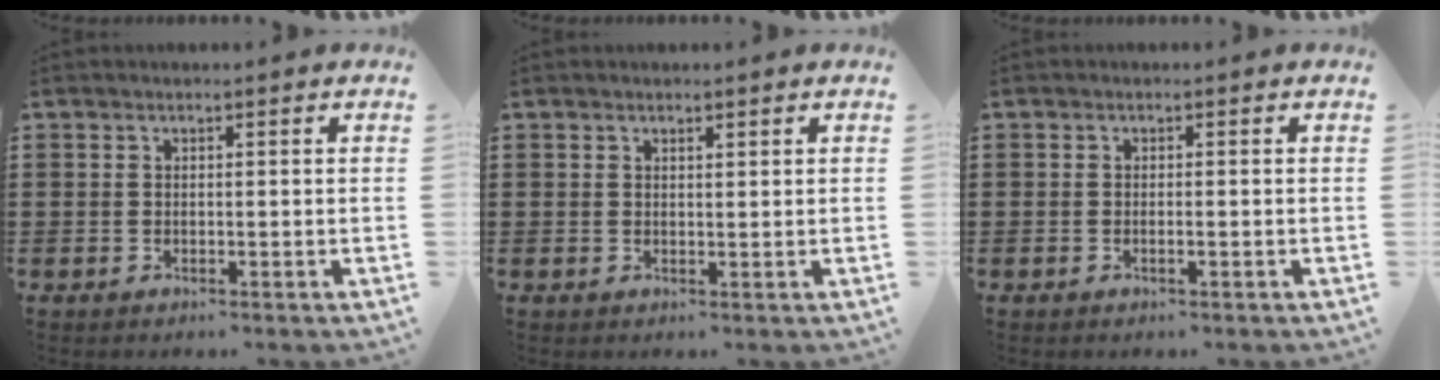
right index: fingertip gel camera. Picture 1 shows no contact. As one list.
[{"total": 0.8, "force": [0.7, 0.4, 0.3], "torque": [-0.005, 0.003, 0.012]}, {"total": 0.7, "force": [-0.3, 0.0, 0.6], "torque": [-0.010, -0.003, -0.005]}]